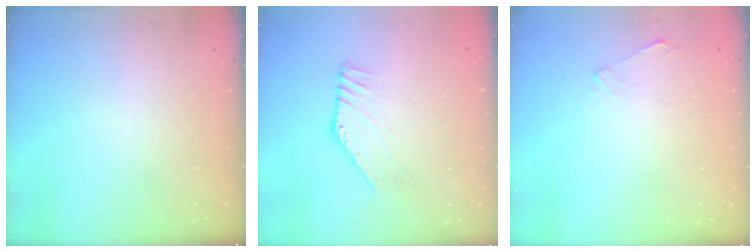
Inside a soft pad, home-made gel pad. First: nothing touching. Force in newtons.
{"total": 2.8, "press": 2.8, "slide": 0.0}
{"total": 1.0, "press": 1.0, "slide": 0.3}